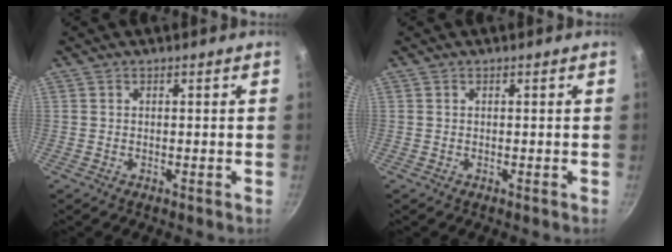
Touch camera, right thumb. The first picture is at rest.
{"total": 0.0}